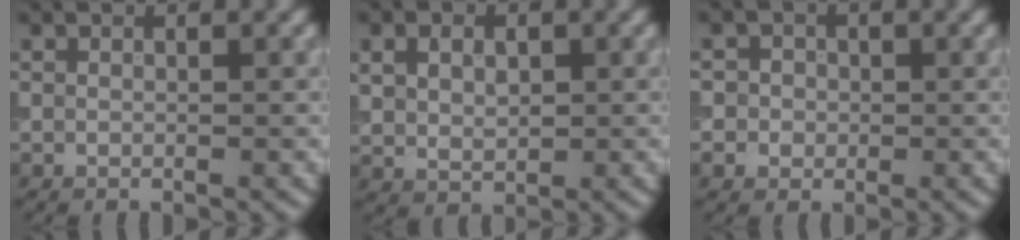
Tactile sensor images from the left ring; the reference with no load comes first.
{"total": 3.0, "force": [0.8, 2.2, 1.8], "torque": [-0.039, -0.001, 0.016]}
{"total": 3.1, "force": [0.5, 2.9, 0.9], "torque": [0.008, 0.012, -0.007]}